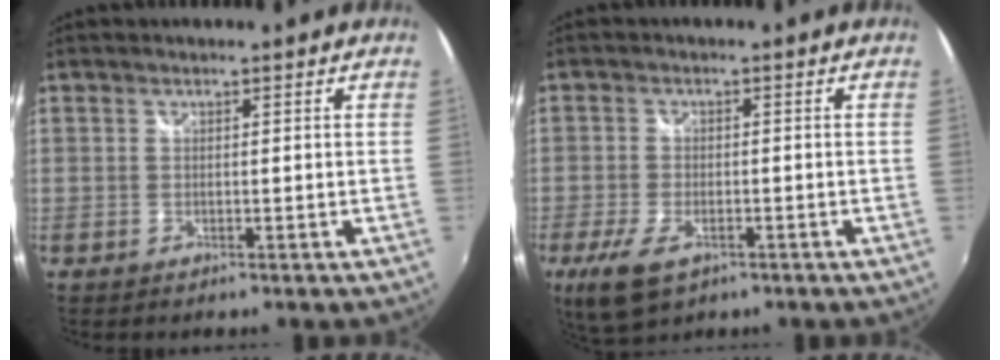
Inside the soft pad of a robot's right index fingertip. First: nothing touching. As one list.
[{"total": 8.3, "force": [-4.5, 4.1, 5.6], "torque": [-0.136, -0.025, -0.080]}]